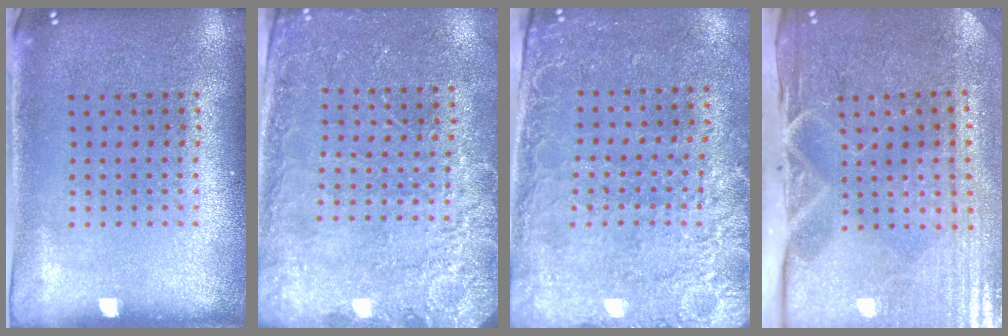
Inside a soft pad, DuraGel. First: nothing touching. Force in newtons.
{"total": 2.5, "press": 2.5, "slide": 0.5}
{"total": 2.6, "press": 2.2, "slide": 1.2}
{"total": 4.8, "press": 4.1, "slide": 2.6}